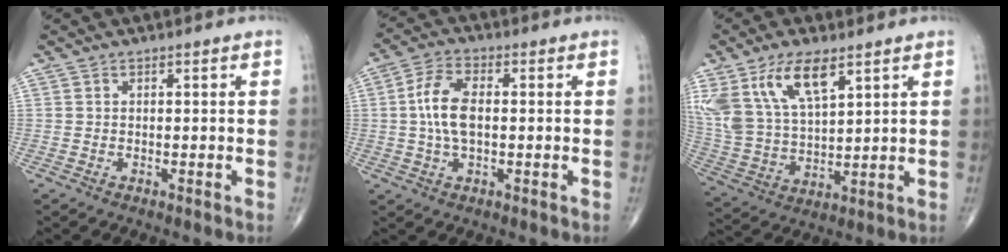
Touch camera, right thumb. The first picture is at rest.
{"total": 8.2, "force": [0.2, 4.1, 7.1], "torque": [-0.147, 0.014, 0.000]}
{"total": 15.5, "force": [8.3, 7.0, 11.0], "torque": [-0.212, -0.024, 0.170]}